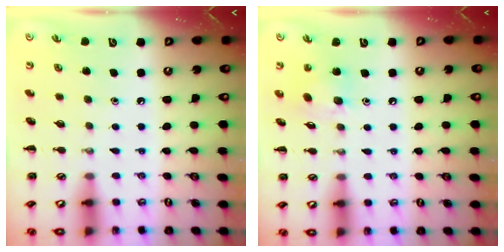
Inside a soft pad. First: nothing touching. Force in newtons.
{"total": 9.6, "press": 9.4, "slide": 2.1}